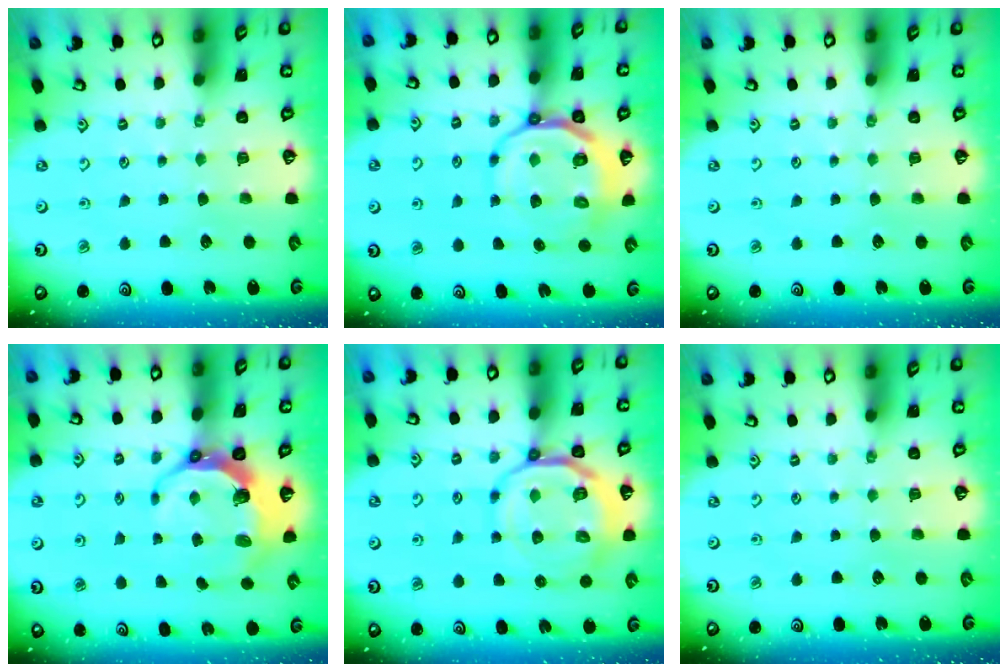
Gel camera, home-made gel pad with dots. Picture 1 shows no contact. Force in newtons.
{"total": 11.0, "press": 10.6, "slide": 2.7}
{"total": 0.0}
{"total": 8.1, "press": 6.8, "slide": 4.5}
{"total": 12.6, "press": 12.4, "slide": 2.4}
{"total": 0.0}